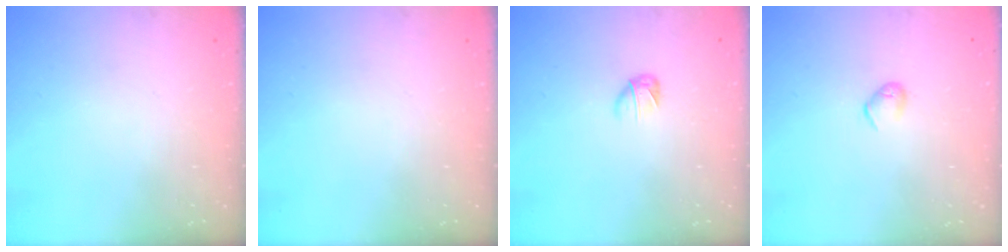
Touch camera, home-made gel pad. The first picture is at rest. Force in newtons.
{"total": 0.0}
{"total": 3.4, "press": 3.3, "slide": 0.9}
{"total": 4.9, "press": 4.9, "slide": 0.8}